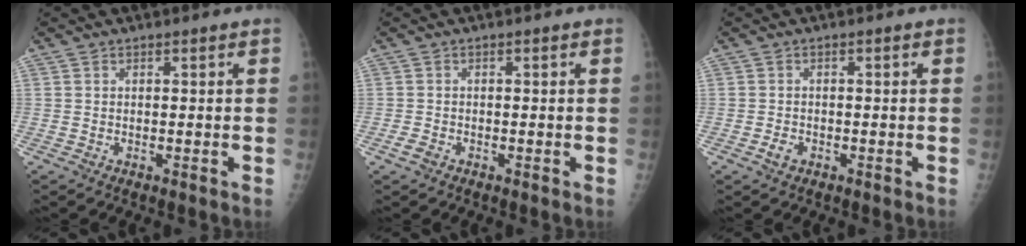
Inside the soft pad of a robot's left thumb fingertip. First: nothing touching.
{"total": 1.4, "force": [-0.9, 0.8, 0.7], "torque": [-0.014, 0.001, -0.018]}
{"total": 1.6, "force": [-1.0, 1.1, 0.8], "torque": [-0.014, 0.004, -0.016]}